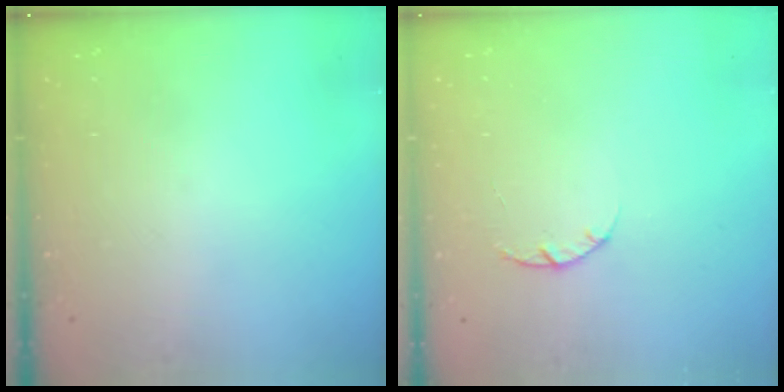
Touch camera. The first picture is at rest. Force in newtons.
{"total": 2.0, "press": 1.9, "slide": 0.4}